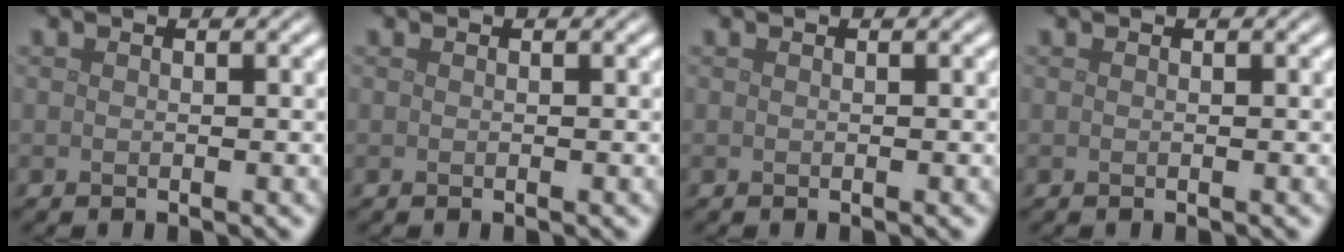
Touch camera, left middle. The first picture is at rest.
{"total": 0.0}
{"total": 0.0}
{"total": 0.0}